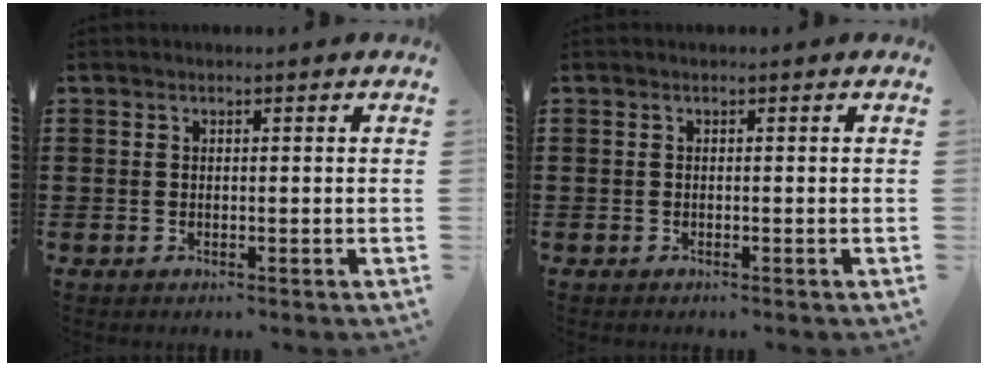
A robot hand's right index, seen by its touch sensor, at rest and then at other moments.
{"total": 0.0}